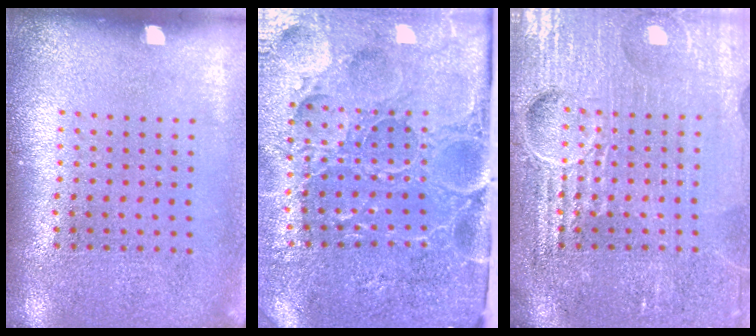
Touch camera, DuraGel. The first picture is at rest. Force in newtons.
{"total": 5.3, "press": 4.2, "slide": 3.2}
{"total": 7.2, "press": 7.1, "slide": 0.9}